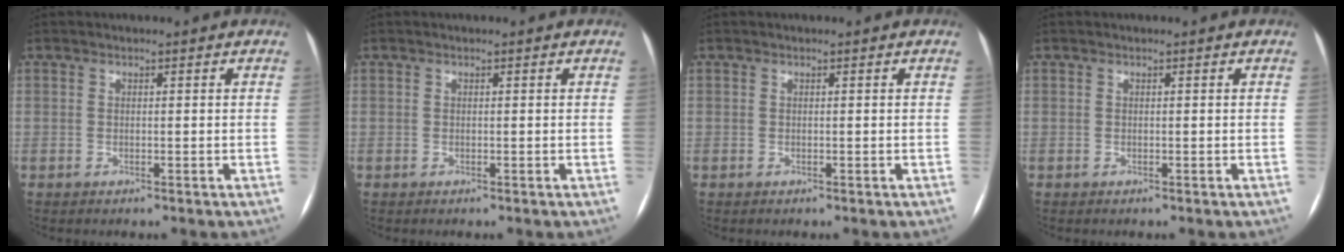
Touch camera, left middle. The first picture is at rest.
{"total": 0.0}
{"total": 0.0}
{"total": 0.0}